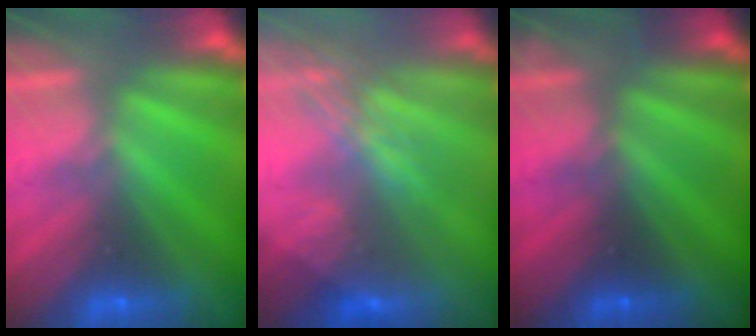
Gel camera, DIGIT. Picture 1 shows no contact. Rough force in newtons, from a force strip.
{"total": 2.7}
{"total": 2.5}